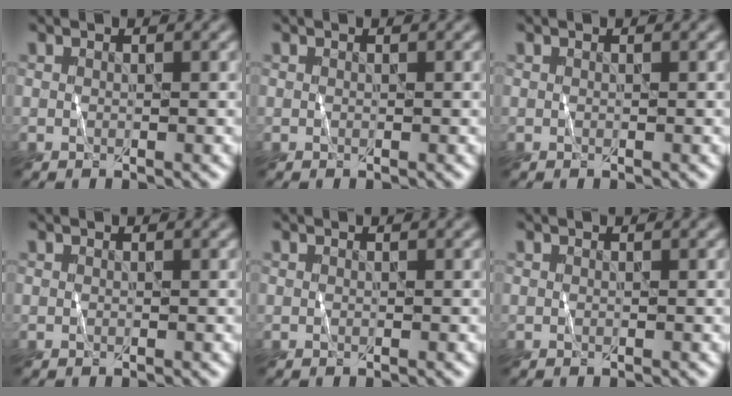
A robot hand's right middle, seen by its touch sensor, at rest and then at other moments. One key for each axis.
{"total": 0.0}
{"total": 0.0}
{"total": 0.0}
{"total": 0.0}
{"total": 0.0}